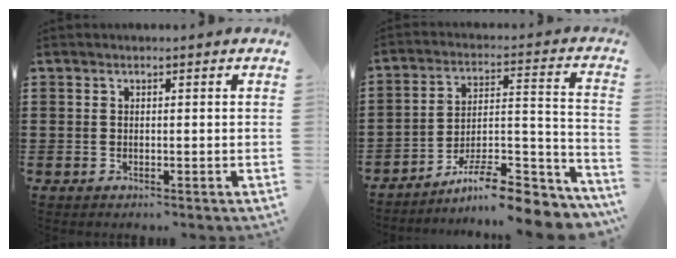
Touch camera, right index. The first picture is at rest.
{"total": 10.6, "force": [-8.5, 2.1, 6.0], "torque": [-0.087, 0.026, -0.158]}